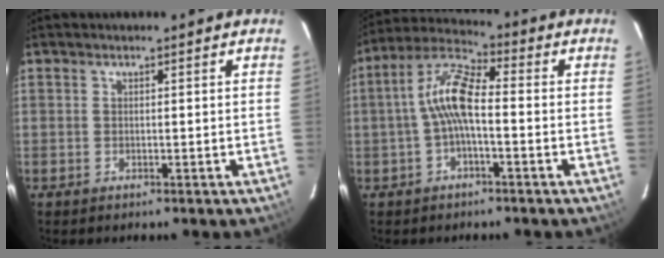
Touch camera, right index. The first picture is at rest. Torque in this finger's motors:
{"motor_torque": [0.67, -0.16, 0.55, 0.18]}